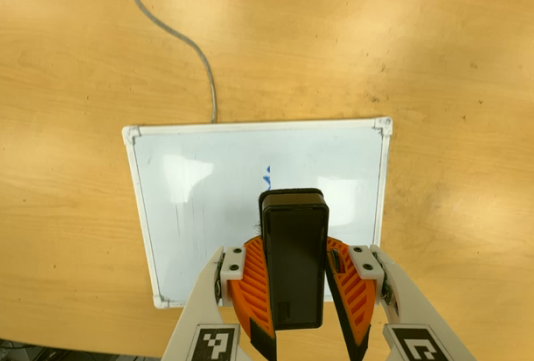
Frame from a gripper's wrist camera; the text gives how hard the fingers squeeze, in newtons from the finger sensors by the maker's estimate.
{"total": 9.5, "left": 9.5, "right": 9.5}